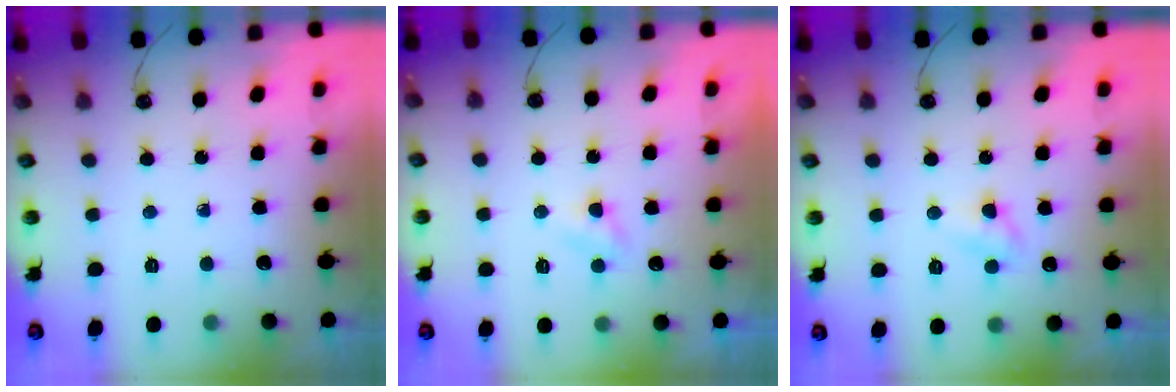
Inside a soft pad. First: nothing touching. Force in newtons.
{"total": 3.3, "press": 3.2, "slide": 0.5}
{"total": 4.8, "press": 4.8, "slide": 0.6}